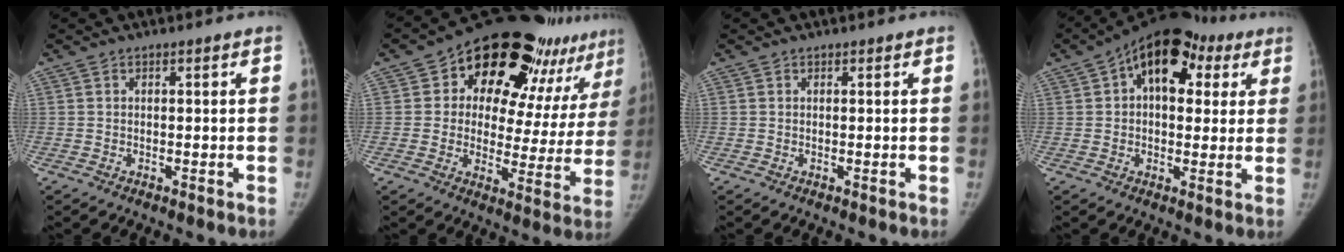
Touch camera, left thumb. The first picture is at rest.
{"total": 26.1, "force": [15.6, 12.1, 17.0], "torque": [-0.188, -0.040, 0.207]}
{"total": 0.0}
{"total": 15.7, "force": [5.6, 9.8, 10.8], "torque": [-0.110, 0.020, 0.074]}